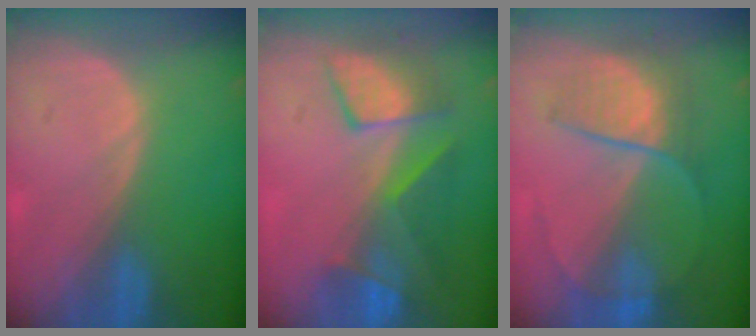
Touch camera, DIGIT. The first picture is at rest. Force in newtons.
{"total": 8.1, "press": 7.9, "slide": 1.8}
{"total": 6.6, "press": 6.5, "slide": 1.5}